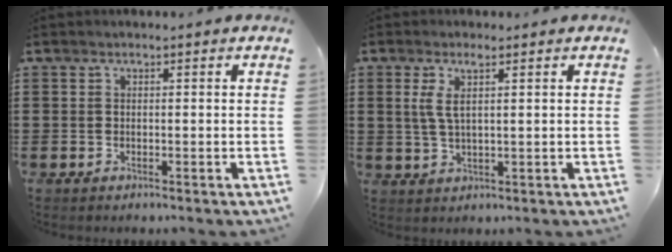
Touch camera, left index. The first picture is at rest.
{"total": 3.5, "force": [1.3, 0.7, 3.1], "torque": [-0.073, -0.002, 0.019]}